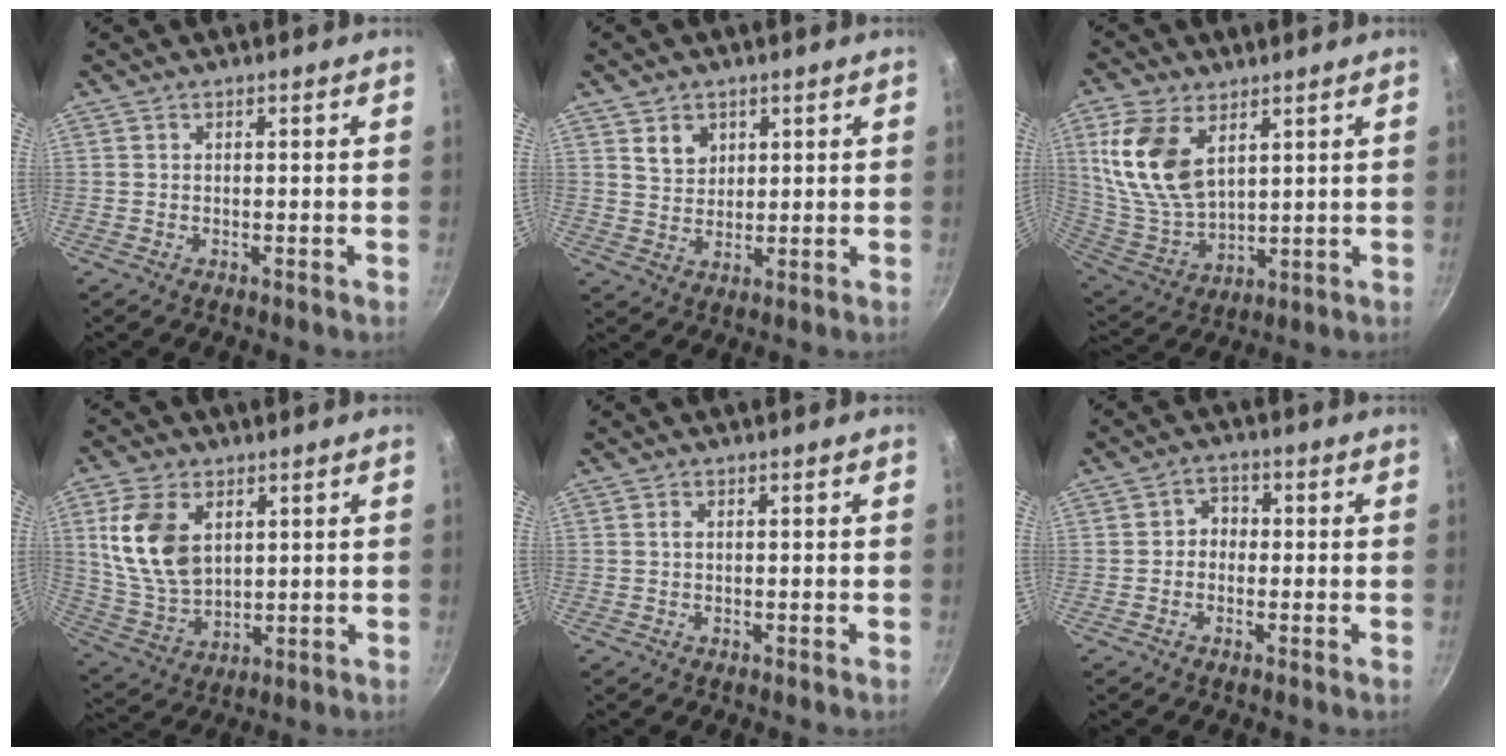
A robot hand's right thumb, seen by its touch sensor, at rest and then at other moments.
{"total": 4.9, "force": [2.2, 3.8, 2.2], "torque": [-0.020, -0.008, 0.044]}
{"total": 15.2, "force": [5.8, 8.9, 10.9], "torque": [-0.209, -0.029, 0.128]}
{"total": 13.6, "force": [3.9, 8.8, 9.7], "torque": [-0.171, -0.021, 0.089]}
{"total": 0.6, "force": [0.1, 0.3, 0.5], "torque": [-0.011, 0.002, 0.002]}
{"total": 3.4, "force": [-0.4, 3.0, 1.7], "torque": [-0.005, 0.012, -0.015]}